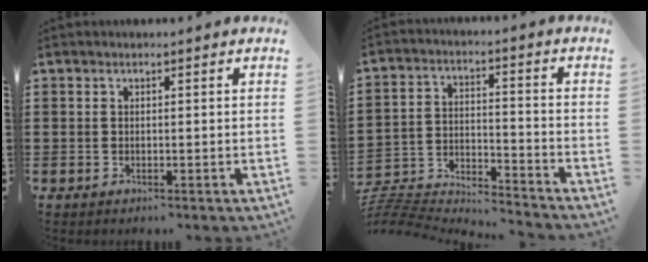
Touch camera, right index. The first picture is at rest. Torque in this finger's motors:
{"motor_torque": [-2.14, 0.00, -1.05, -0.12]}